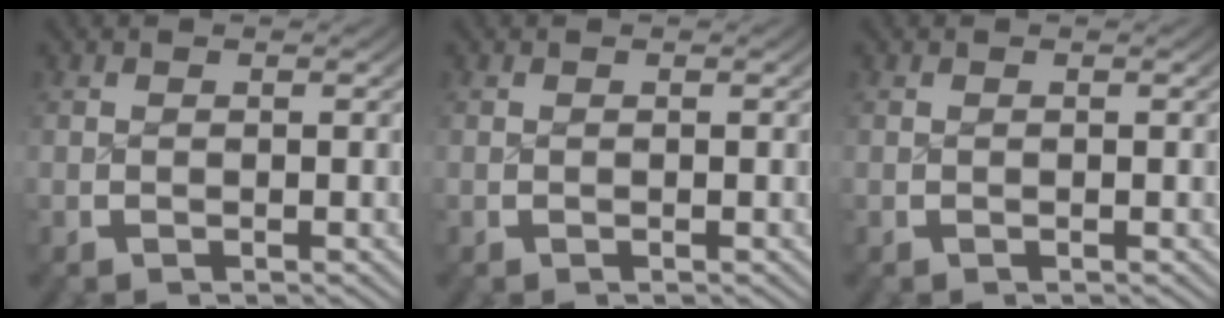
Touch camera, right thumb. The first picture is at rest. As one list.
[{"total": 0.0}, {"total": 0.0}]